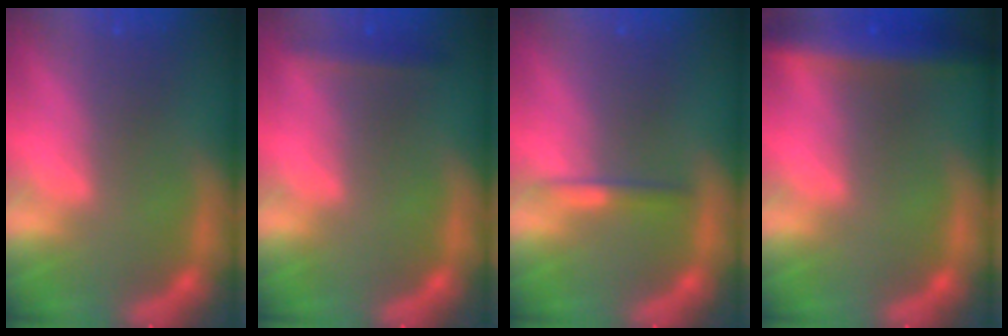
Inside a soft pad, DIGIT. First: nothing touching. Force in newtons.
{"total": 1.9}
{"total": 1.4}
{"total": 6.5}